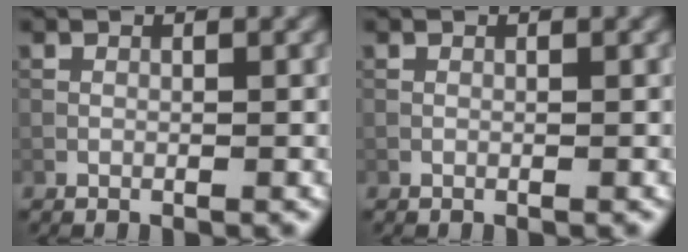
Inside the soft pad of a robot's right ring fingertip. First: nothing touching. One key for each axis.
{"total": 0.0}